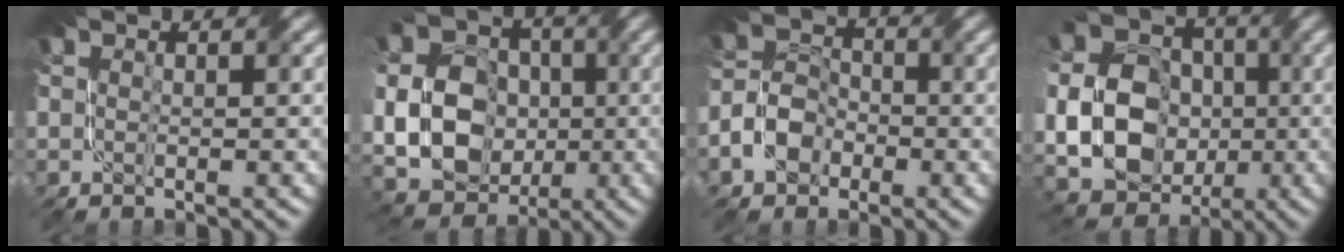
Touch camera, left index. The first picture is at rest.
{"total": 13.9, "force": [-1.8, 11.5, 7.6], "torque": [-0.162, -0.011, -0.045]}
{"total": 4.1, "force": [-2.6, 2.7, 1.7], "torque": [-0.030, 0.002, -0.057]}
{"total": 13.6, "force": [-2.3, 11.1, 7.4], "torque": [-0.150, -0.023, -0.050]}